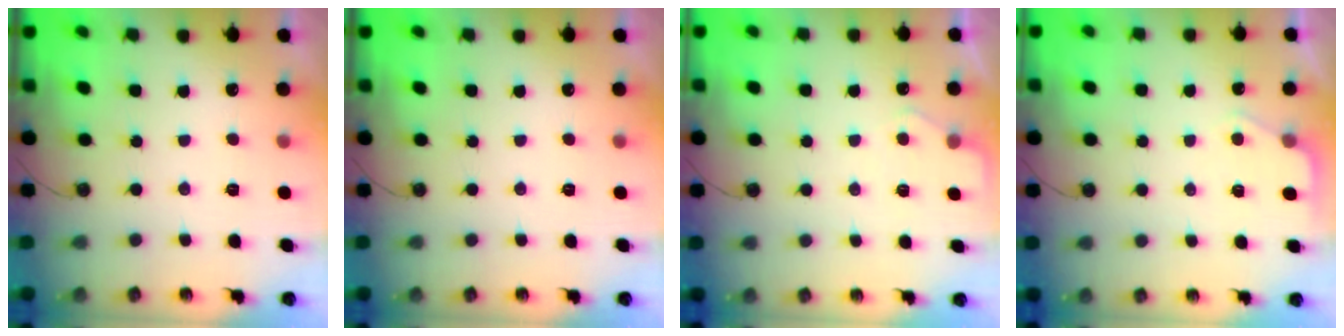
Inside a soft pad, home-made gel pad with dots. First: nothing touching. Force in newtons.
{"total": 0.0}
{"total": 3.5, "press": 3.5, "slide": 0.5}
{"total": 2.7, "press": 2.7, "slide": 0.4}